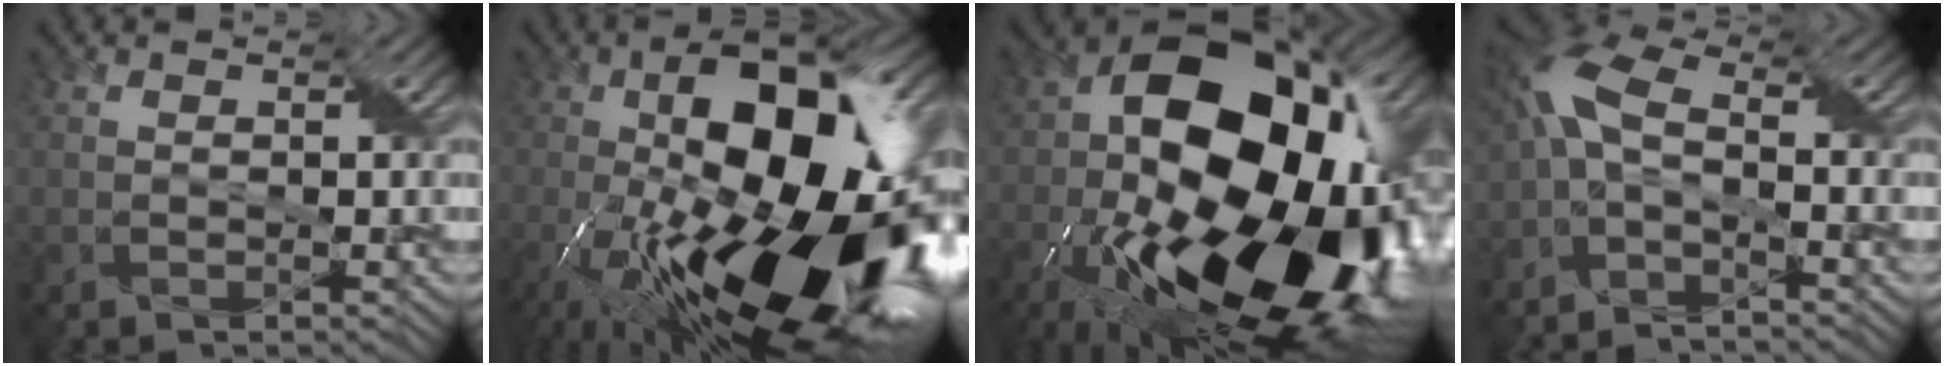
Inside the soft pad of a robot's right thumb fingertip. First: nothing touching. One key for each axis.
{"total": 21.7, "fx": -5.1, "fy": 9.4, "fz": 18.9, "tx": -0.329, "ty": -0.016, "tz": -0.078}
{"total": 22.6, "fx": -4.1, "fy": 13.1, "fz": 17.9, "tx": -0.361, "ty": -0.038, "tz": -0.058}
{"total": 6.1, "fx": -2.7, "fy": 2.3, "fz": 5.0, "tx": -0.126, "ty": 0.013, "tz": -0.073}